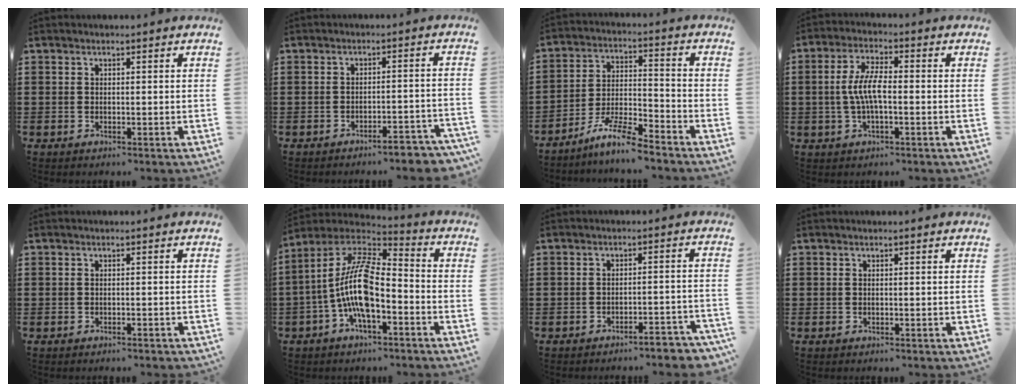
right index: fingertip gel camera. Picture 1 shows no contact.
{"total": 3.6, "force": [-3.3, 0.1, 1.4], "torque": [-0.026, -0.004, -0.065]}
{"total": 8.1, "force": [-7.0, 0.5, 4.0], "torque": [-0.088, 0.001, -0.136]}
{"total": 6.3, "force": [-0.5, 2.0, 5.9], "torque": [-0.133, -0.003, -0.019]}
{"total": 0.5, "force": [-0.5, 0.1, 0.1], "torque": [-0.003, -0.002, -0.011]}
{"total": 12.5, "force": [-2.7, 4.8, 11.2], "torque": [-0.265, -0.012, -0.061]}
{"total": 3.2, "force": [-3.0, 0.0, 1.1], "torque": [-0.023, -0.003, -0.062]}
{"total": 0.0}